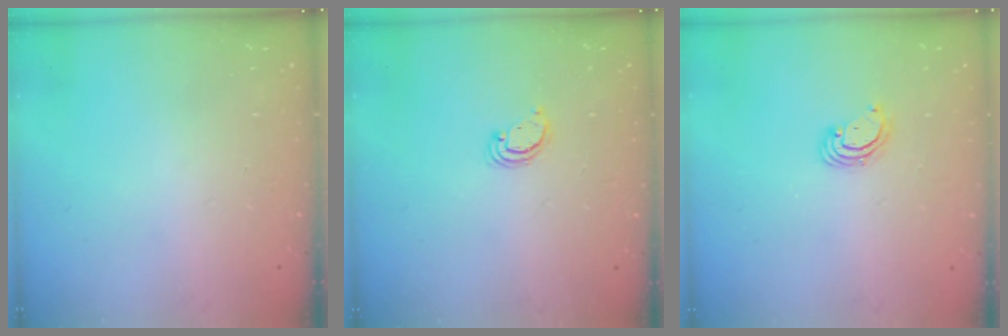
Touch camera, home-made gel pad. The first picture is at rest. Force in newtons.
{"total": 2.6, "press": 2.6, "slide": 0.2}
{"total": 3.5, "press": 3.5, "slide": 0.1}